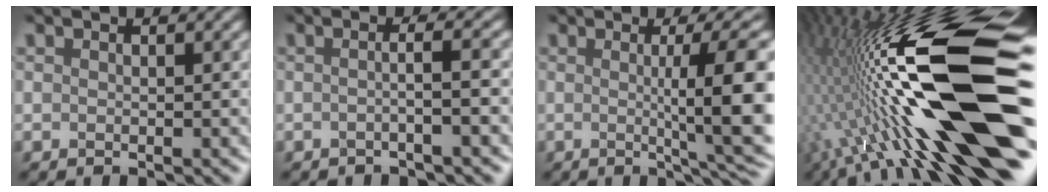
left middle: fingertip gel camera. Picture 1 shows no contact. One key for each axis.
{"total": 1.9, "fx": -0.7, "fy": -0.4, "fz": 1.7, "tx": -0.031, "ty": 0.001, "tz": -0.007}
{"total": 8.7, "fx": -0.2, "fy": 1.2, "fz": 8.7, "tx": -0.111, "ty": 0.006, "tz": 0.019}
{"total": 17.4, "fx": -1.5, "fy": 4.2, "fz": 16.9, "tx": -0.317, "ty": 0.018, "tz": -0.015}